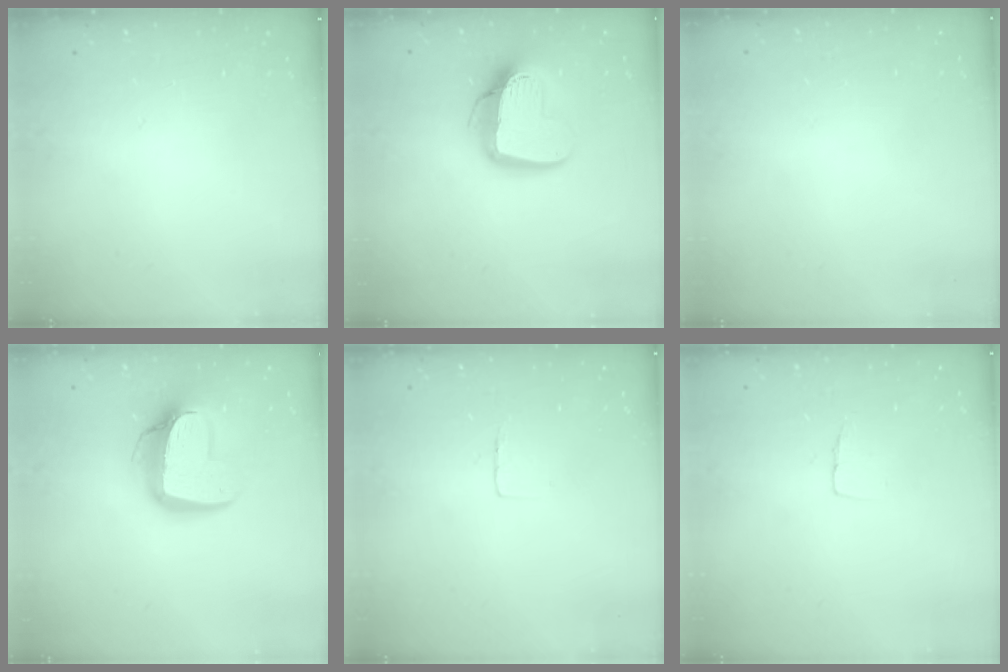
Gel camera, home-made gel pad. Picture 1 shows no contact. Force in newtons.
{"total": 14.9, "press": 14.8, "slide": 1.5}
{"total": 0.0}
{"total": 14.4, "press": 14.3, "slide": 1.3}
{"total": 3.0, "press": 3.0, "slide": 0.1}
{"total": 3.9, "press": 3.9, "slide": 0.3}